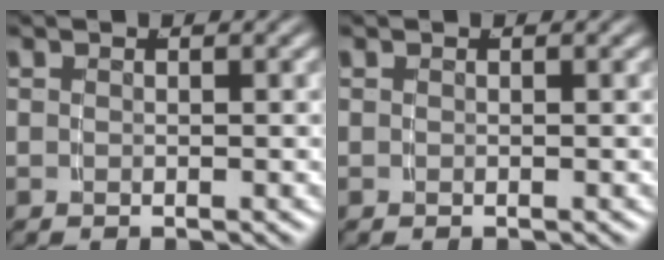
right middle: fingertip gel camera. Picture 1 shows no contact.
{"total": 0.0}